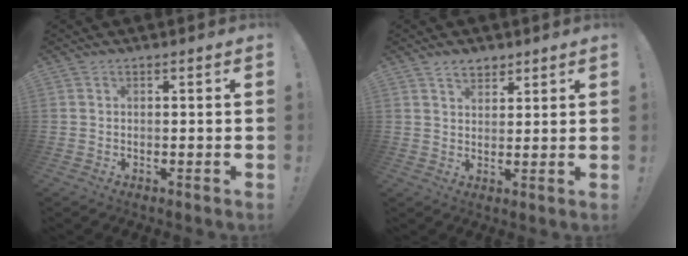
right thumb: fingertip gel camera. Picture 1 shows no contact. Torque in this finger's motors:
{"motor_torque": [-0.55, 0.62, 0.48, 0.36, -0.02]}